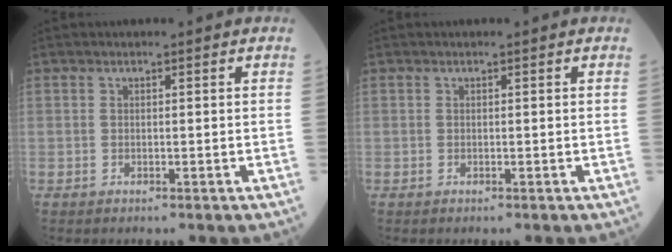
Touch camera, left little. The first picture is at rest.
{"total": 0.0}